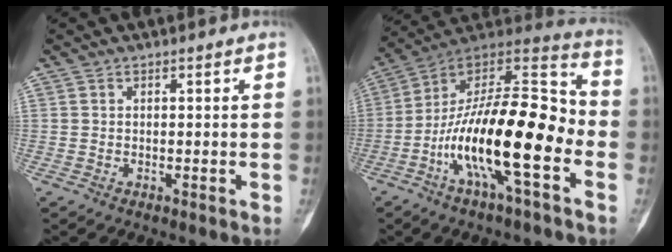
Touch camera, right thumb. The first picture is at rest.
{"total": 23.7, "force": [-6.4, 7.7, 21.4], "torque": [-0.367, 0.060, -0.110]}